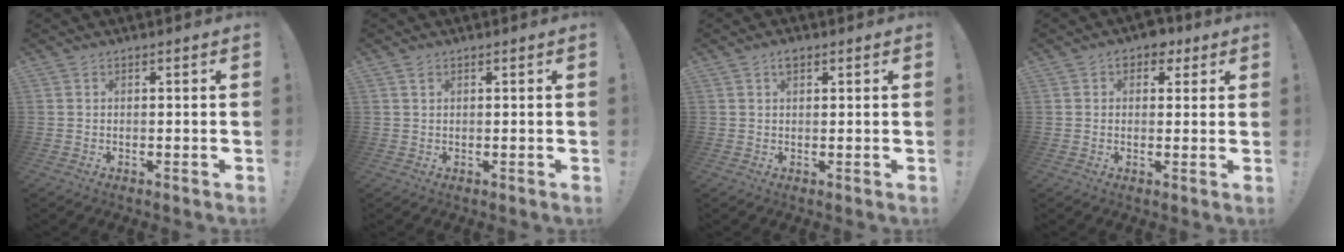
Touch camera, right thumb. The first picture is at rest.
{"total": 1.0, "force": [0.7, 0.6, 0.4], "torque": [-0.006, 0.000, 0.013]}
{"total": 2.0, "force": [1.2, 1.1, 1.2], "torque": [-0.019, -0.001, 0.020]}
{"total": 4.8, "force": [2.3, 3.3, 2.5], "torque": [-0.025, -0.008, 0.038]}